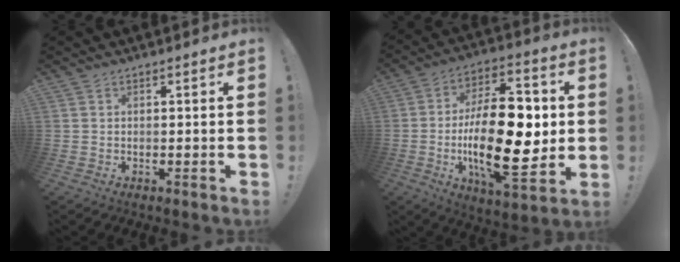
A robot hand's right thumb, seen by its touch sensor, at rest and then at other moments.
{"total": 26.7, "force": [-2.0, 12.5, 23.5], "torque": [-0.417, 0.000, -0.031]}